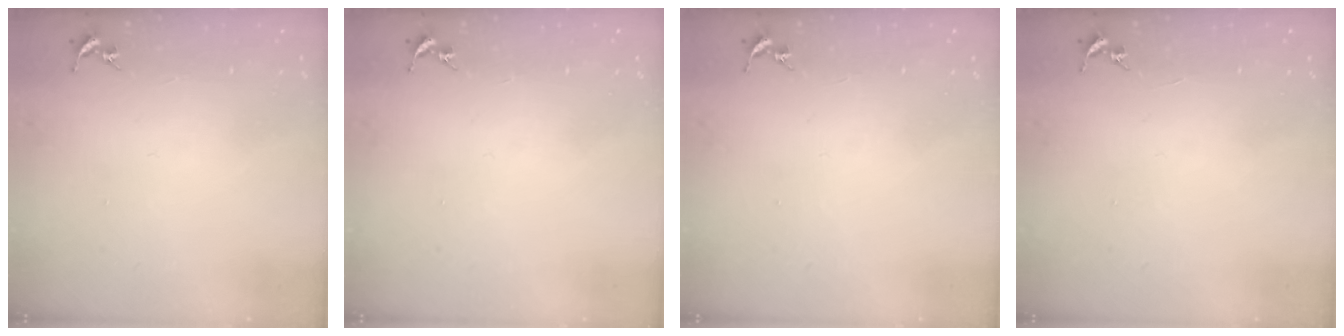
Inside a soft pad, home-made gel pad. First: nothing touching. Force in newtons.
{"total": 0.0}
{"total": 0.0}
{"total": 0.0}